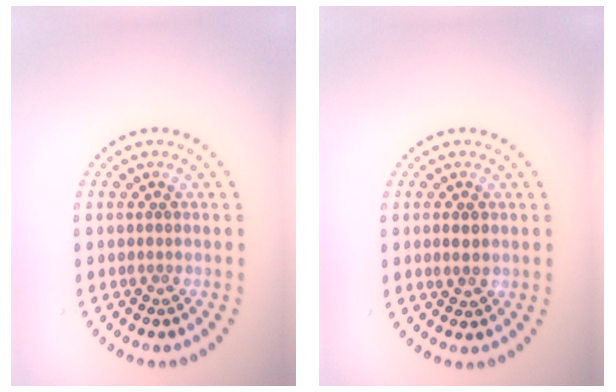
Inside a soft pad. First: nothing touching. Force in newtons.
{"total": 1.1, "press": 1.1, "slide": 0.1}